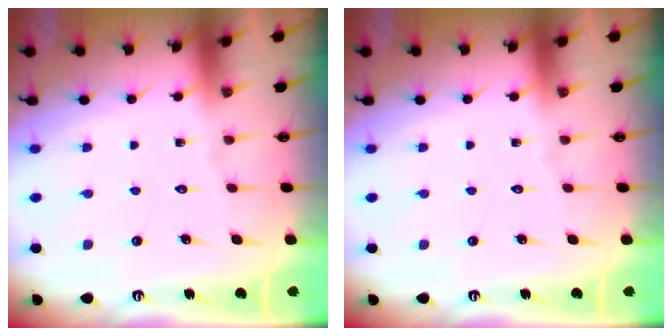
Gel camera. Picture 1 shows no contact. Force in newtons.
{"total": 0.0}